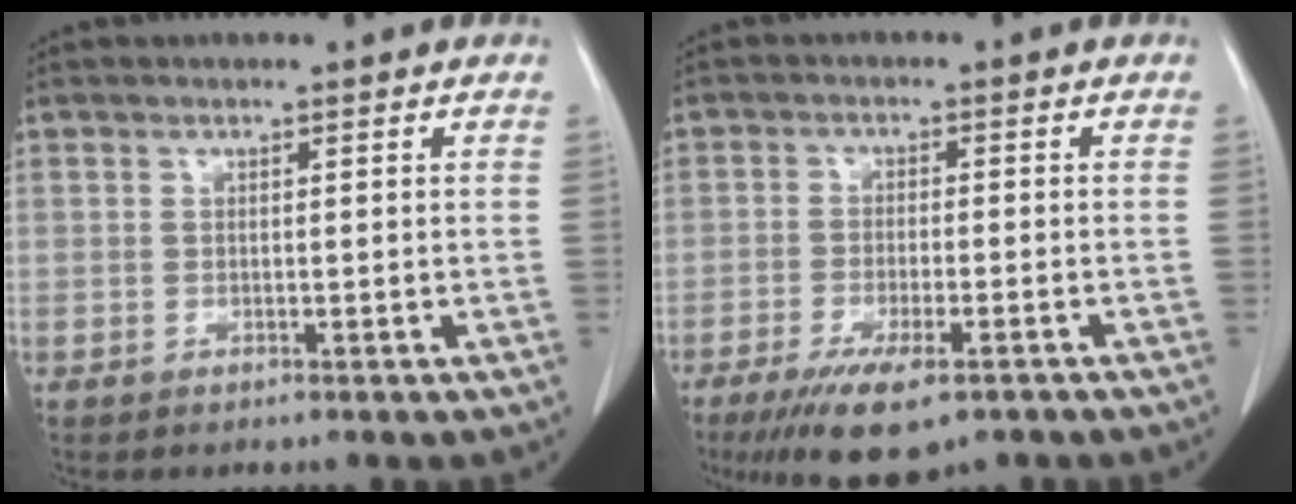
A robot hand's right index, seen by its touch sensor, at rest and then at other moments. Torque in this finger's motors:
{"motor_torque": [1.09, -1.05, 0.48, 0.13]}